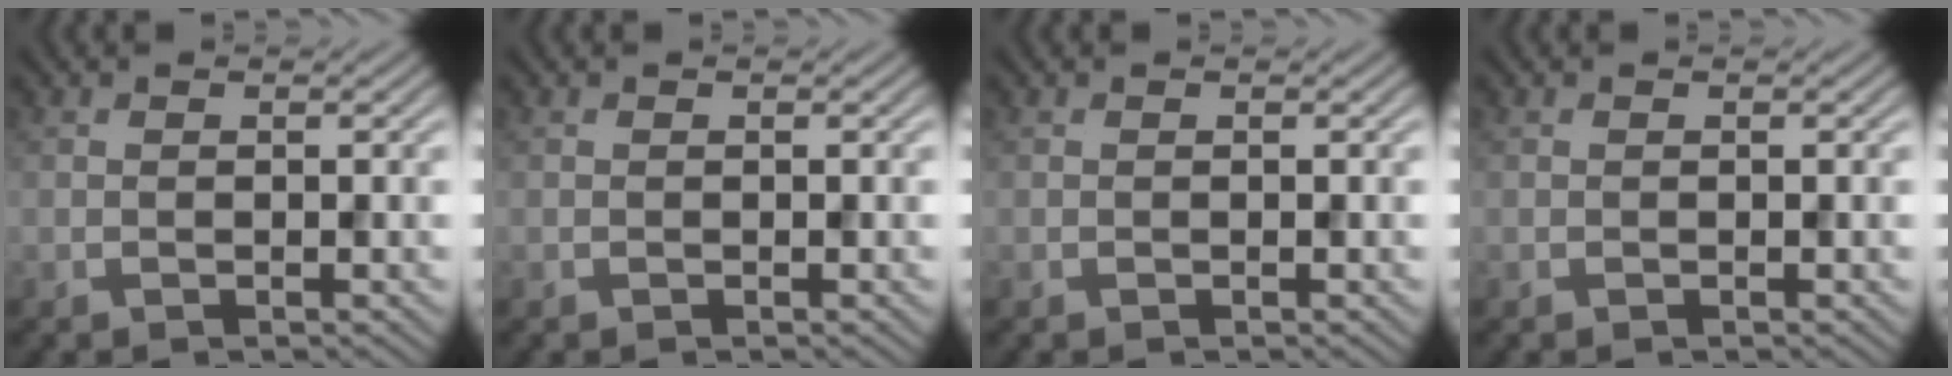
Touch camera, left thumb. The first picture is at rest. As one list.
[{"total": 0.0}, {"total": 0.0}, {"total": 0.0}]